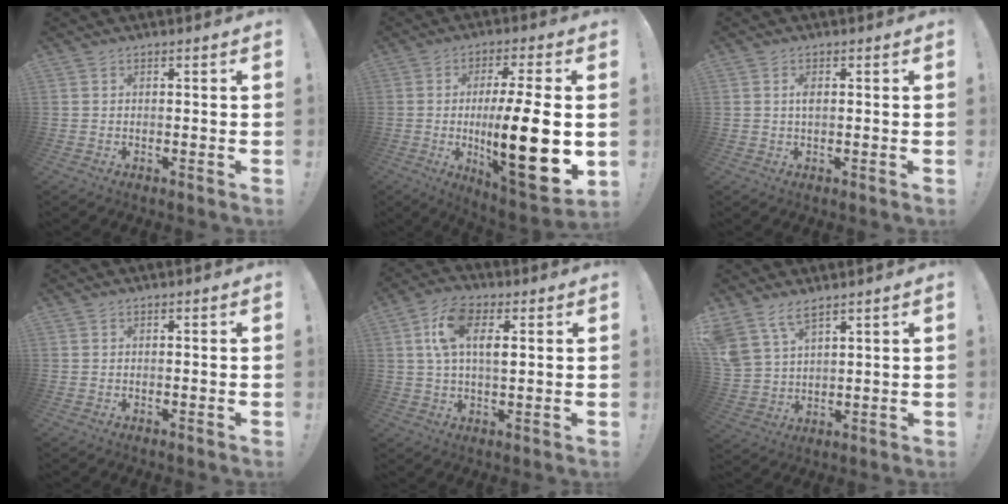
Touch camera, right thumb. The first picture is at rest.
{"total": 21.7, "force": [-2.0, 4.7, 21.1], "torque": [-0.351, -0.015, -0.031]}
{"total": 1.7, "force": [0.2, 0.6, 1.5], "torque": [-0.026, 0.003, -0.001]}
{"total": 0.0}
{"total": 10.6, "force": [3.1, 5.7, 8.4], "torque": [-0.146, 0.005, 0.056]}
{"total": 7.6, "force": [5.8, 3.0, 3.8], "torque": [-0.084, -0.024, 0.118]}